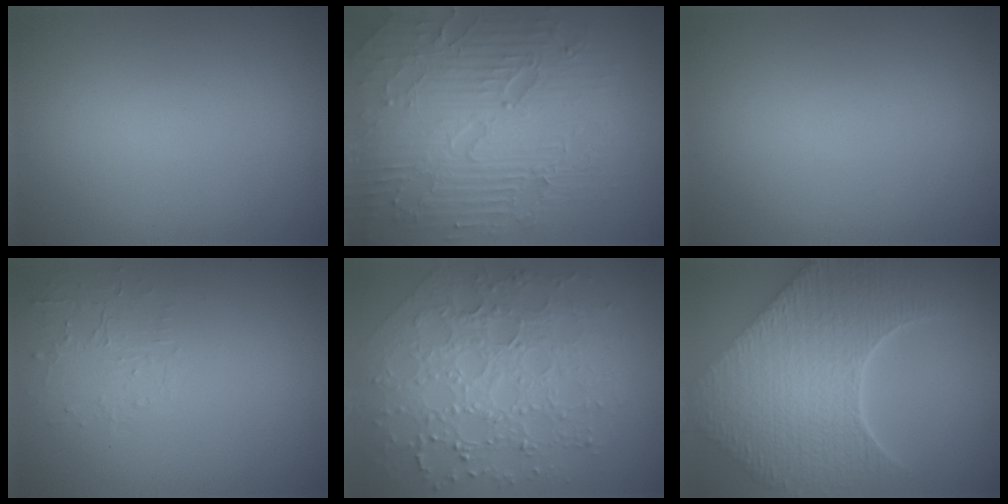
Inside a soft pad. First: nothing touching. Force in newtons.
{"total": 9.0, "press": 6.4, "slide": 6.3}
{"total": 0.0}
{"total": 1.5, "press": 0.1, "slide": 1.5}
{"total": 8.0, "press": 5.6, "slide": 5.7}
{"total": 9.6, "press": 7.0, "slide": 6.7}